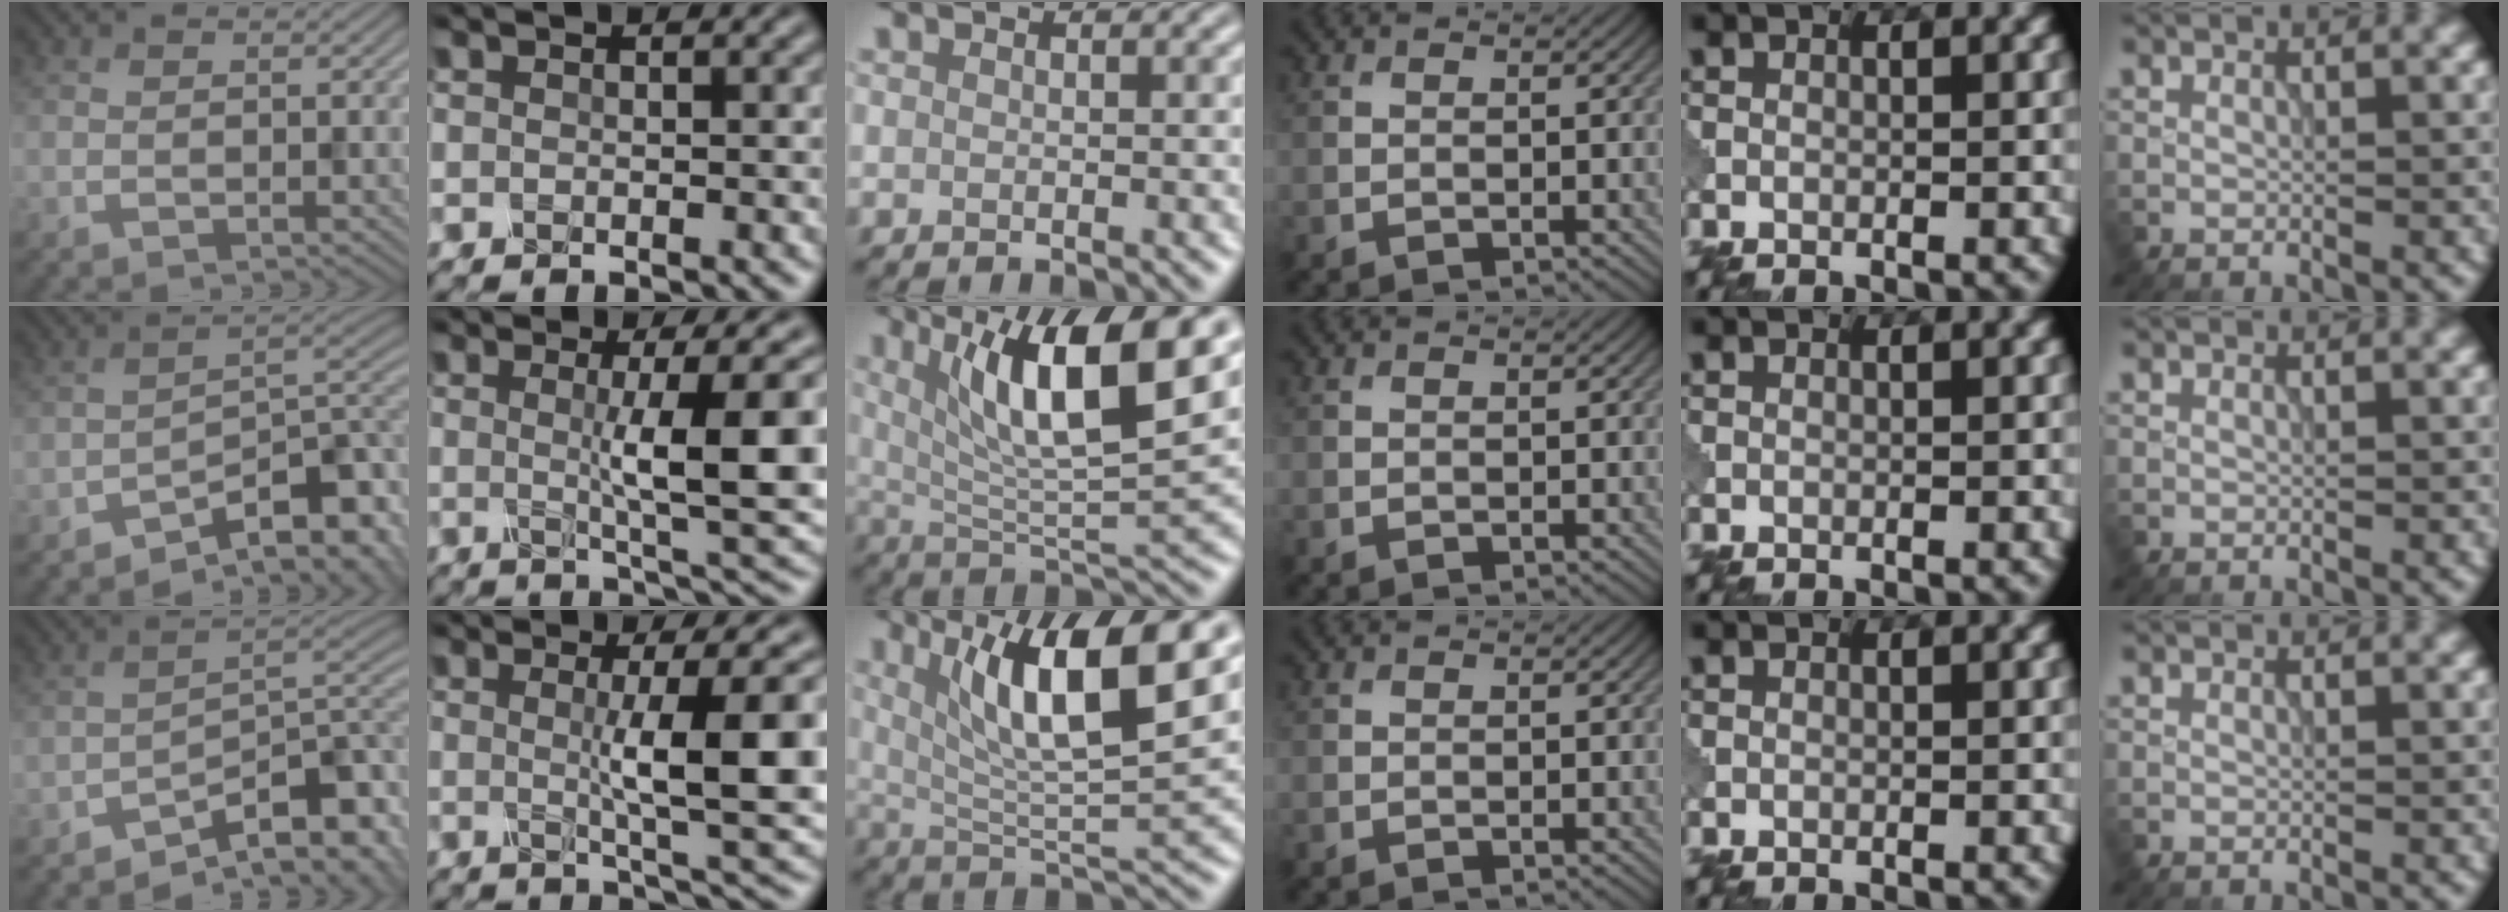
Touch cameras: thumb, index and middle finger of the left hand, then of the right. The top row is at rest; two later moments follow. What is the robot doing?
{"motion": "shake", "object": "salt shaker"}